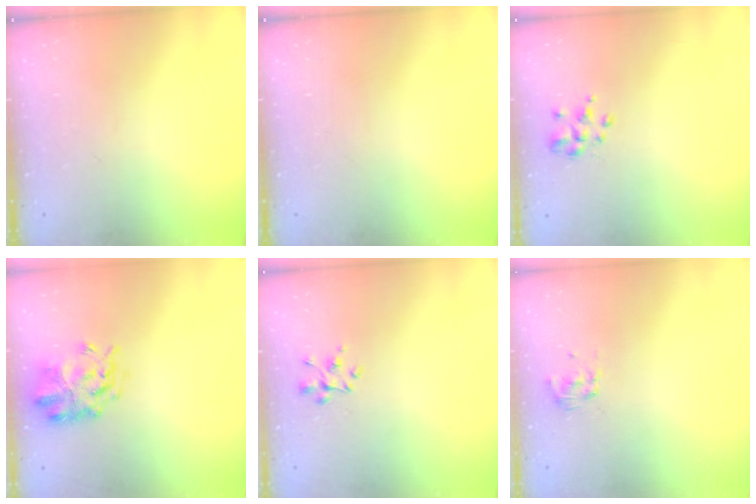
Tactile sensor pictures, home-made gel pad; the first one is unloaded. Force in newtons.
{"total": 0.0}
{"total": 2.6, "press": 2.5, "slide": 0.8}
{"total": 3.6, "press": 3.4, "slide": 1.1}
{"total": 2.4, "press": 2.3, "slide": 0.7}
{"total": 3.0, "press": 2.8, "slide": 1.0}